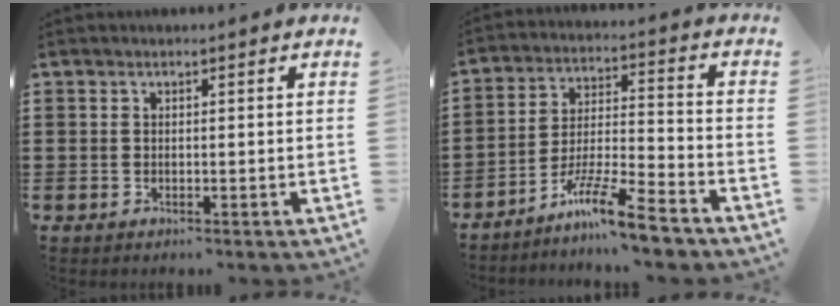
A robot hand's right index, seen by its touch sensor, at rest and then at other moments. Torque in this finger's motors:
{"motor_torque": [-0.16, 0.17, 0.40, 0.04]}